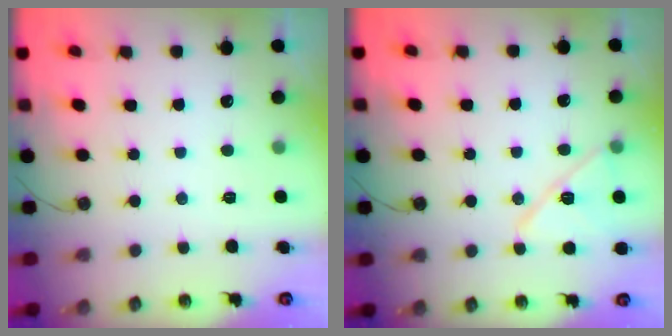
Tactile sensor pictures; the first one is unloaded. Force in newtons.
{"total": 12.3, "press": 12.2, "slide": 1.6}